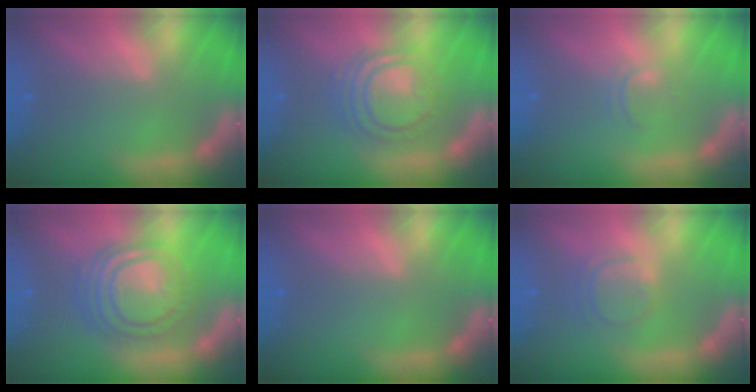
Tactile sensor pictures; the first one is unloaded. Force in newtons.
{"total": 7.1}
{"total": 1.4}
{"total": 9.0}
{"total": 0.0}
{"total": 3.0}